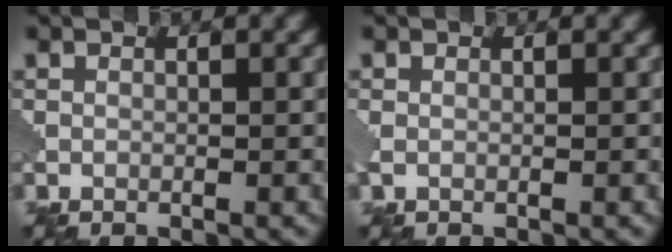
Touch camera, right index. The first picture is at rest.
{"total": 0.8, "force": [0.1, 0.5, 0.5], "torque": [-0.015, -0.001, 0.002]}